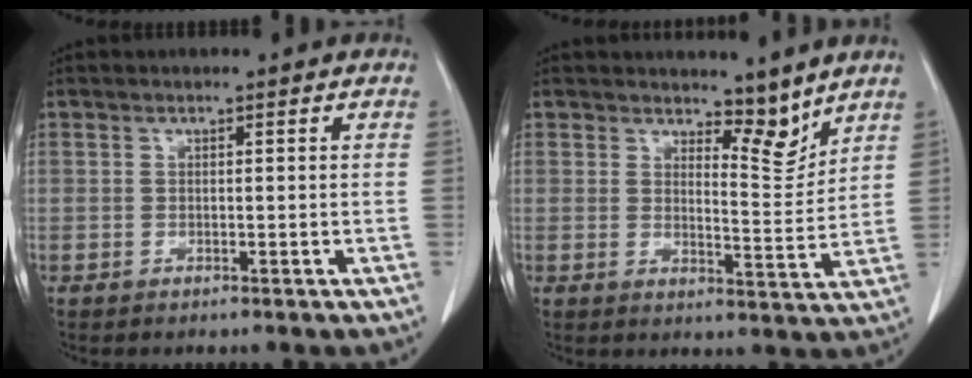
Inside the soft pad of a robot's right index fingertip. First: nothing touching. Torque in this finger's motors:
{"motor_torque": [-0.07, 0.26, 0.03, 0.00]}